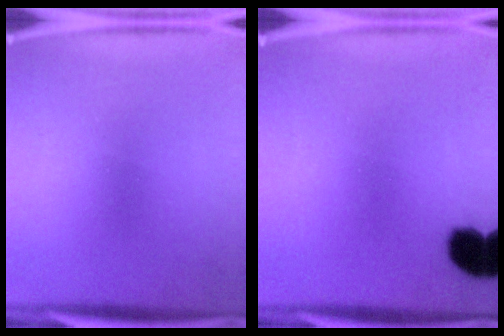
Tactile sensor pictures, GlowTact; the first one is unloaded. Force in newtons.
{"total": 7.6}